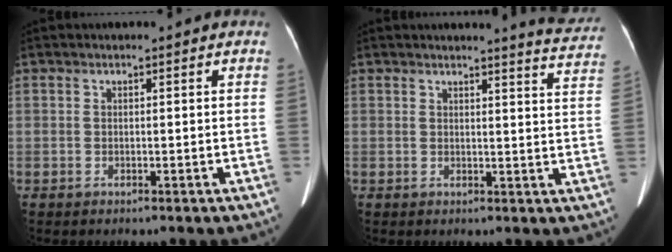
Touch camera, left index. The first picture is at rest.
{"total": 7.0, "force": [7.0, -0.3, 0.8], "torque": [-0.011, -0.048, 0.057]}